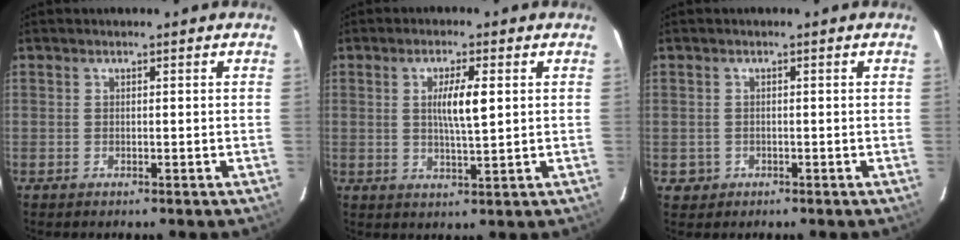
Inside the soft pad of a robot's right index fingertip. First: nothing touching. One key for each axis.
{"total": 5.4, "fx": 1.1, "fy": 0.4, "fz": 5.2, "tx": -0.095, "ty": -0.002, "tz": 0.020}
{"total": 1.9, "fx": -0.5, "fy": 1.8, "fz": 0.0, "tx": 0.003, "ty": 0.007, "tz": -0.005}